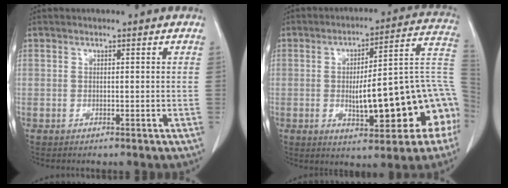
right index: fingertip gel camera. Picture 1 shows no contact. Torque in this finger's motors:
{"motor_torque": [1.40, -0.55, 0.63, 0.16]}